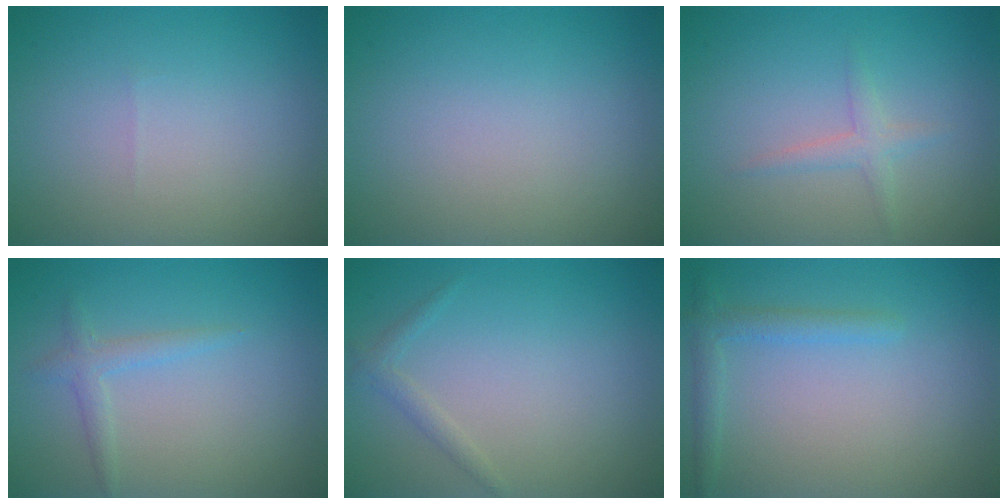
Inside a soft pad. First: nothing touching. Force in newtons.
{"total": 0.0}
{"total": 1.5, "press": 1.5, "slide": 0.1}
{"total": 0.9, "press": 0.9, "slide": 0.1}
{"total": 1.1, "press": 1.1, "slide": 0.0}
{"total": 1.9, "press": 1.8, "slide": 0.2}